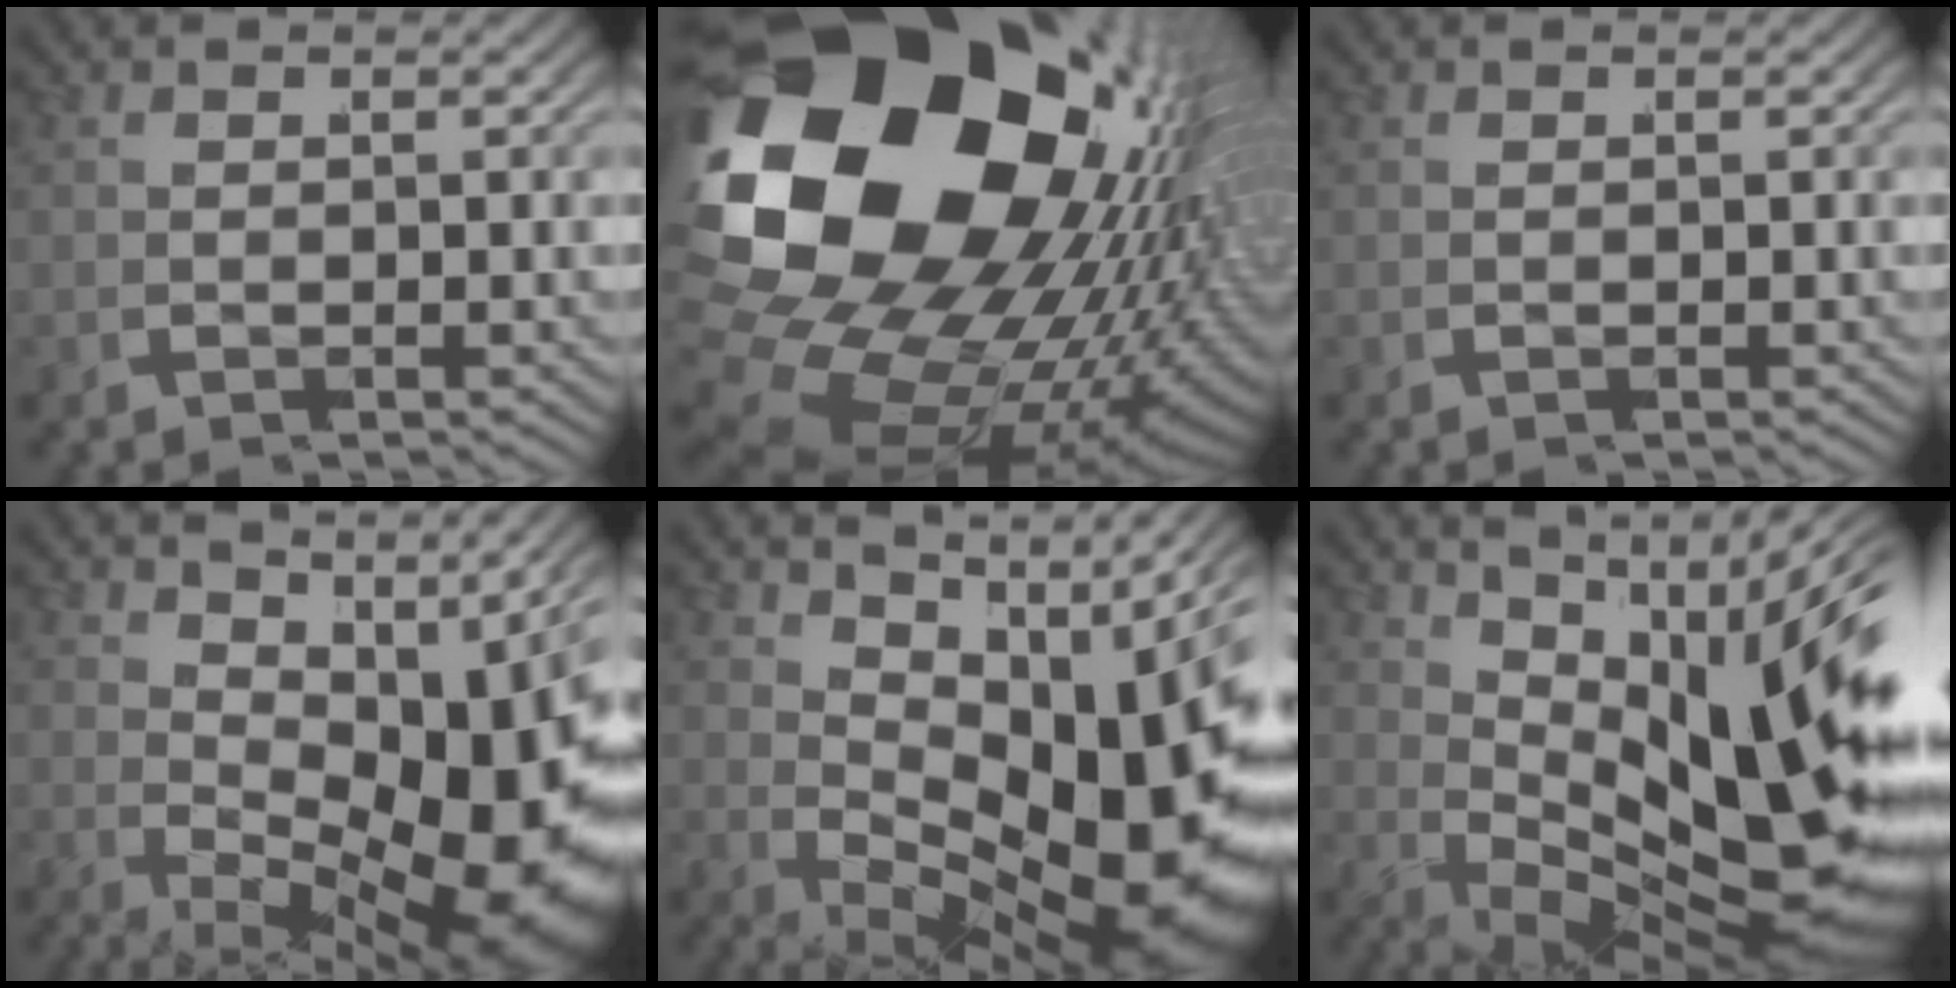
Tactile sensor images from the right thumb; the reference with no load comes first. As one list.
[{"total": 33.7, "force": [-0.7, 22.0, 25.5], "torque": [-0.451, -0.057, 0.014]}, {"total": 0.0}, {"total": 15.2, "force": [-0.5, 8.2, 12.8], "torque": [-0.175, -0.031, 0.025]}, {"total": 16.8, "force": [-0.3, 9.4, 14.0], "torque": [-0.210, -0.039, 0.032]}, {"total": 19.1, "force": [0.5, 10.7, 15.8], "torque": [-0.228, -0.029, 0.032]}]